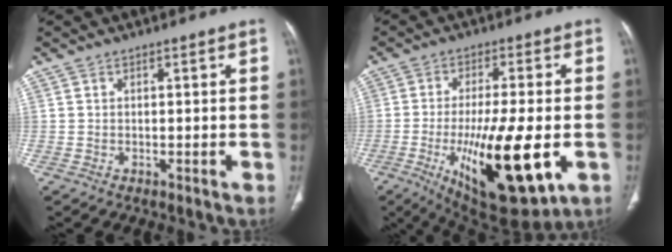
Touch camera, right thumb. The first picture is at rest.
{"total": 21.0, "force": [-5.4, 6.7, 19.1], "torque": [-0.314, -0.016, -0.067]}